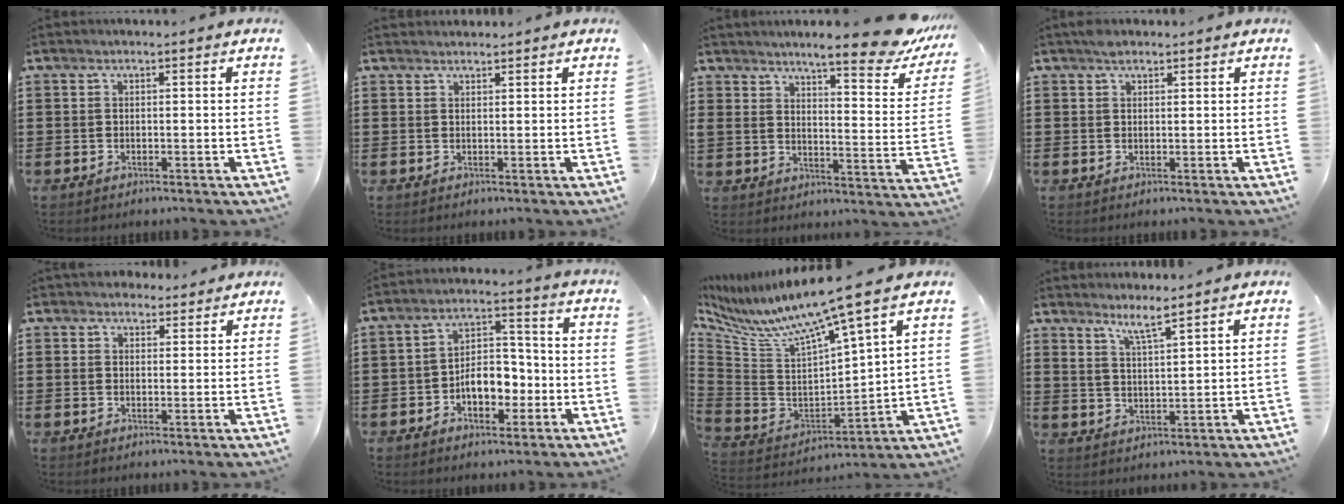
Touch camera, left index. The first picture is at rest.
{"total": 1.2, "force": [1.2, 0.1, 0.0], "torque": [-0.003, 0.000, 0.024]}
{"total": 9.6, "force": [8.2, 0.3, 4.9], "torque": [-0.085, -0.055, 0.135]}
{"total": 1.5, "force": [1.2, 0.6, 0.6], "torque": [-0.014, 0.002, 0.023]}
{"total": 2.7, "force": [2.4, 1.1, 0.2], "torque": [-0.011, 0.002, 0.047]}
{"total": 6.7, "force": [-2.2, 4.2, 4.8], "torque": [-0.070, 0.009, -0.044]}
{"total": 9.2, "force": [6.7, -0.4, 6.3], "torque": [-0.147, -0.054, 0.104]}
{"total": 4.1, "force": [3.5, -0.5, 2.0], "torque": [-0.051, -0.011, 0.061]}